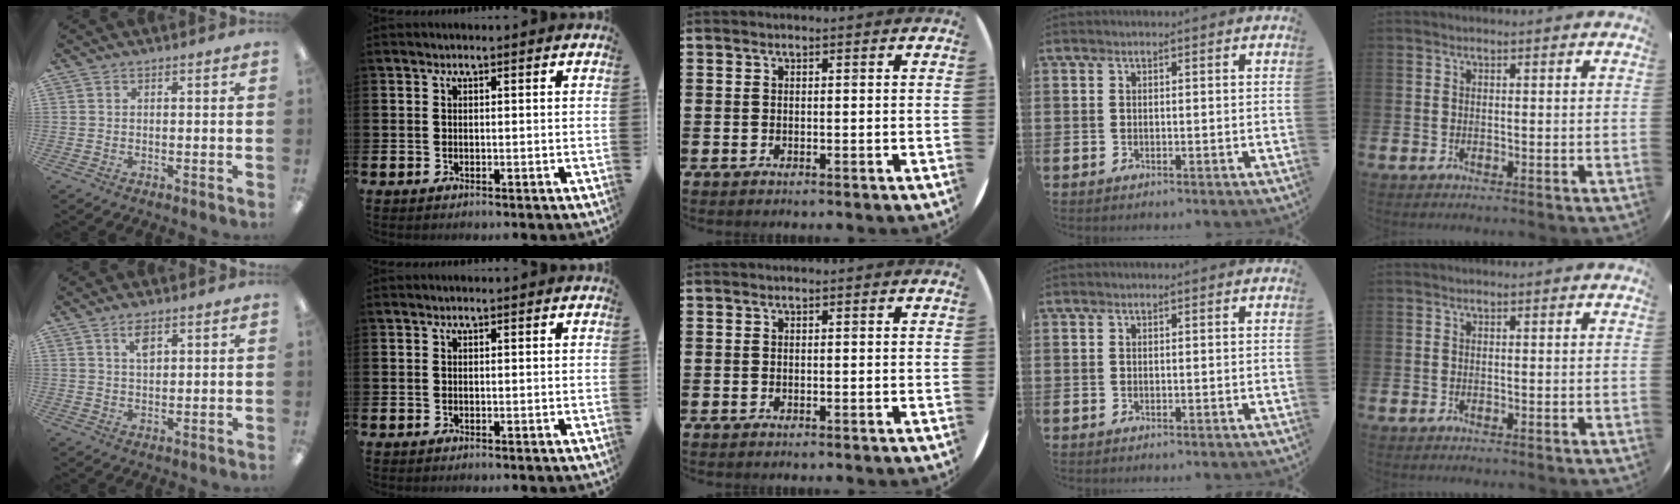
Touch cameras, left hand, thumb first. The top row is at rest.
{"thumb": {"total": 3.7, "force": [2.2, 1.7, 2.5], "torque": [-0.038, -0.003, 0.036]}}